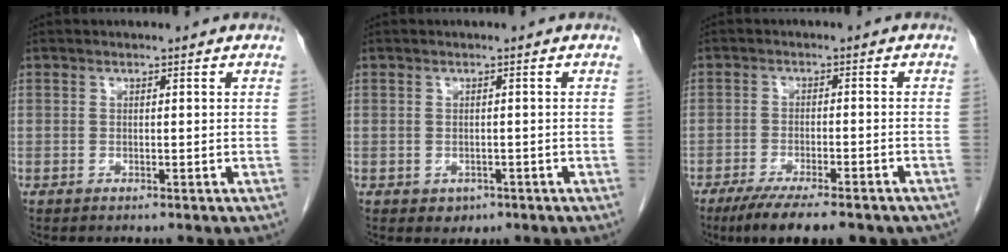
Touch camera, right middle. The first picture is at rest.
{"total": 1.6, "force": [-0.7, 1.3, 0.6], "torque": [-0.006, 0.003, -0.002]}
{"total": 12.3, "force": [-9.4, 2.8, 7.4], "torque": [-0.105, -0.015, -0.133]}